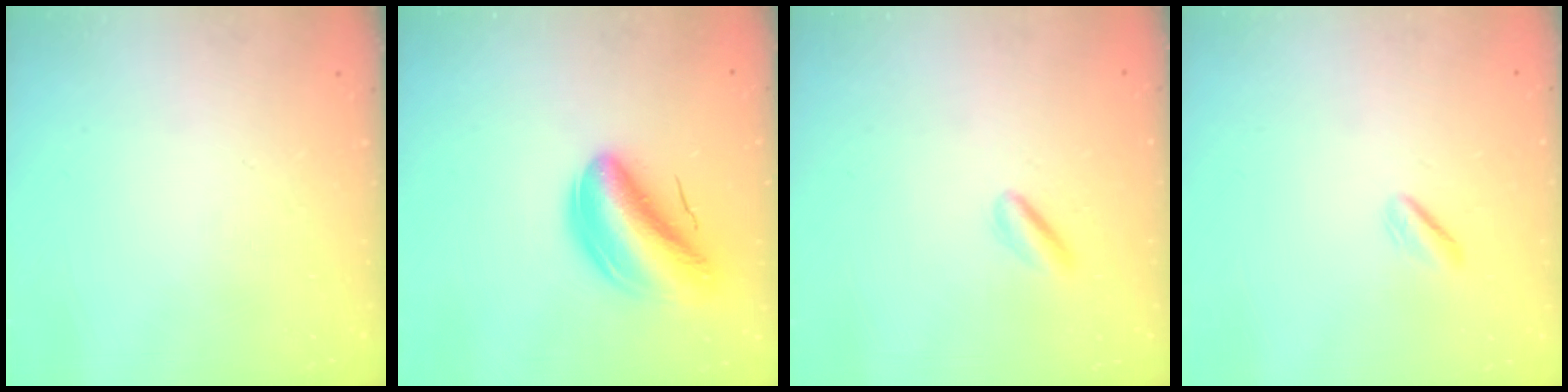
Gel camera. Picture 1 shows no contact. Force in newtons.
{"total": 11.8, "press": 11.2, "slide": 3.6}
{"total": 2.4, "press": 2.2, "slide": 0.8}
{"total": 0.8, "press": 0.4, "slide": 0.6}